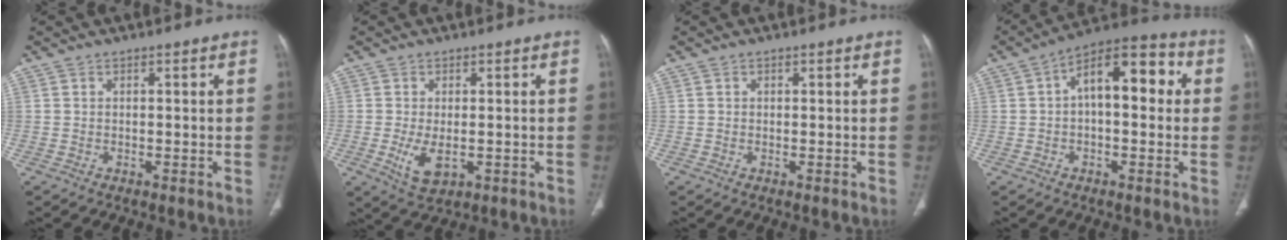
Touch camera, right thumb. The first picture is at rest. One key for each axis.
{"total": 5.3, "fx": -1.3, "fy": 2.7, "fz": 4.3, "tx": -0.082, "ty": -0.012, "tz": -0.014}
{"total": 0.0}
{"total": 13.7, "fx": 2.1, "fy": 6.9, "fz": 11.7, "tx": -0.149, "ty": 0.041, "tz": 0.023}